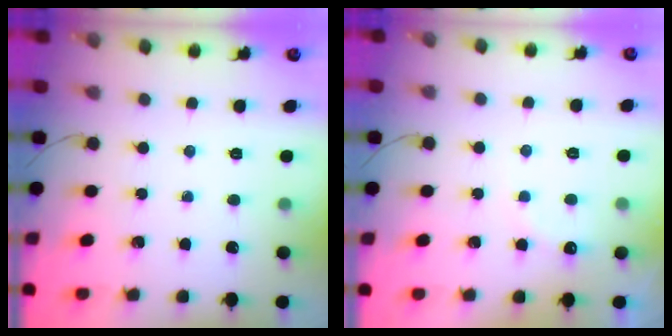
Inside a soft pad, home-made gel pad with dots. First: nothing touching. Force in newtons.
{"total": 7.2, "press": 7.1, "slide": 1.1}